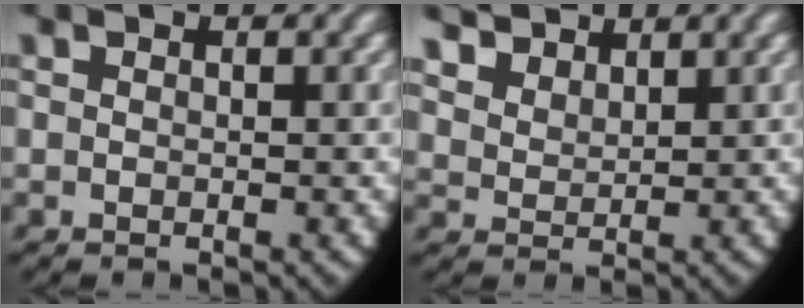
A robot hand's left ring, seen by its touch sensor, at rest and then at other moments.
{"total": 3.6, "force": [2.8, 1.8, 1.2], "torque": [-0.031, -0.005, 0.059]}